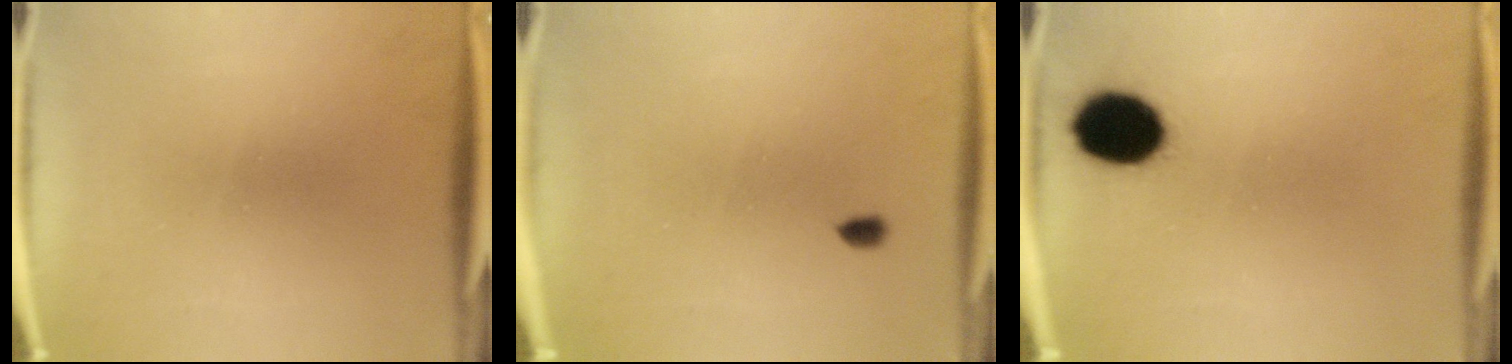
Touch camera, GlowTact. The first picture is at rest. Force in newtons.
{"total": 1.2}
{"total": 11.4}